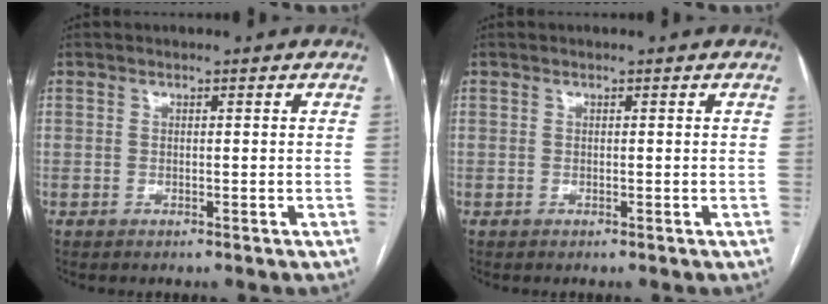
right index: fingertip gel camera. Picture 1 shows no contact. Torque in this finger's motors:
{"motor_torque": [-0.03, 0.01, 0.00, 0.01]}